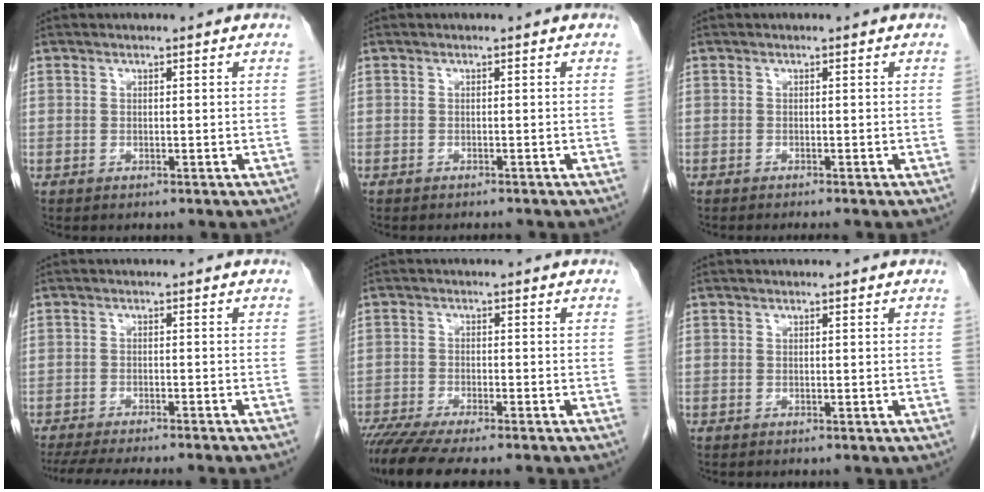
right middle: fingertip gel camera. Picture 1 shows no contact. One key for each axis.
{"total": 1.5, "fx": -1.5, "fy": 0.3, "fz": 0.4, "tx": -0.009, "ty": -0.003, "tz": -0.017}
{"total": 1.8, "fx": -1.6, "fy": -0.2, "fz": 0.8, "tx": -0.009, "ty": 0.000, "tz": -0.021}
{"total": 13.3, "fx": -11.7, "fy": 0.6, "fz": 6.4, "tx": -0.086, "ty": -0.022, "tz": -0.163}
{"total": 10.1, "fx": -8.3, "fy": 1.0, "fz": 5.6, "tx": -0.089, "ty": -0.019, "tz": -0.135}
{"total": 0.0}